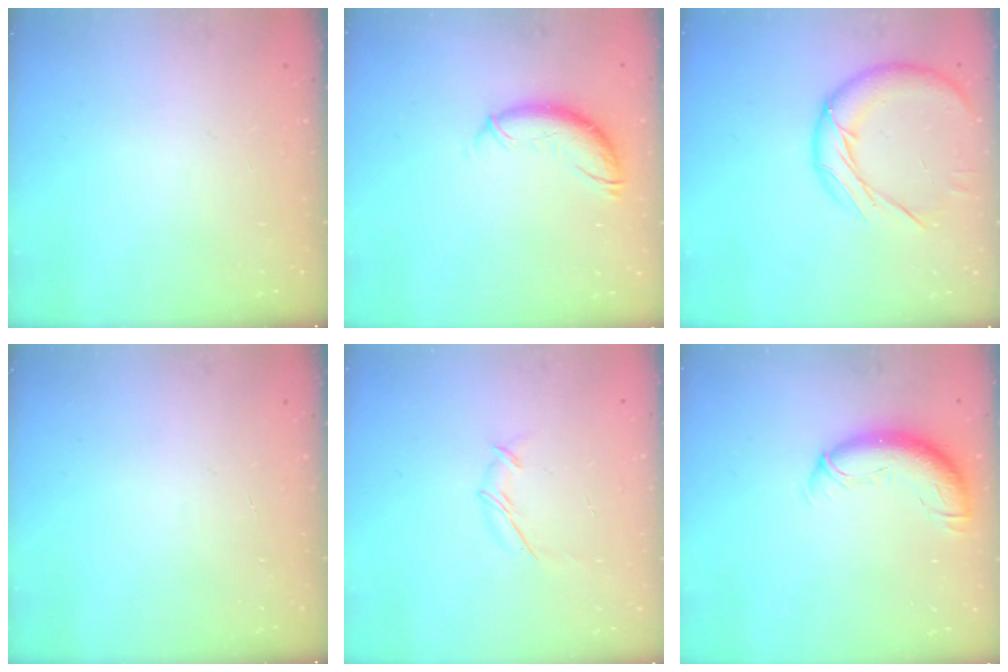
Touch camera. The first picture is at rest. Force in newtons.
{"total": 10.8, "press": 10.6, "slide": 1.8}
{"total": 14.2, "press": 14.2, "slide": 0.8}
{"total": 0.0}
{"total": 5.6, "press": 5.6, "slide": 0.2}
{"total": 11.5, "press": 11.2, "slide": 2.8}